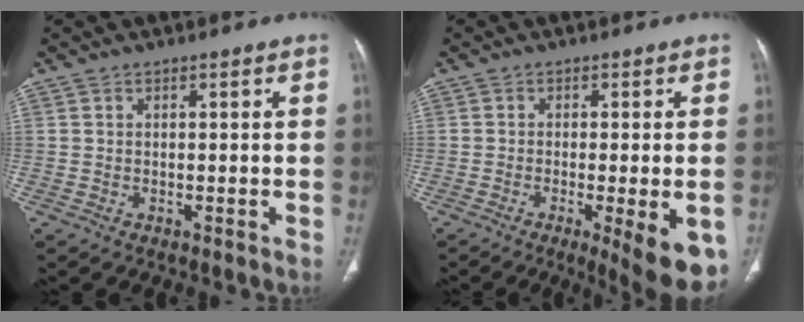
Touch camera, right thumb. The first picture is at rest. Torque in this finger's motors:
{"motor_torque": [-0.13, 0.64, 0.10, -0.13, 0.06]}